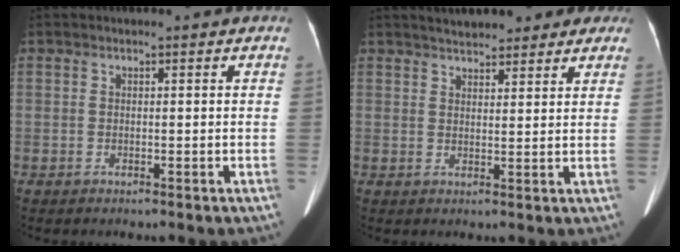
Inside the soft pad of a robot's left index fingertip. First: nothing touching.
{"total": 9.7, "force": [8.3, 3.1, 4.0], "torque": [-0.037, 0.022, 0.102]}